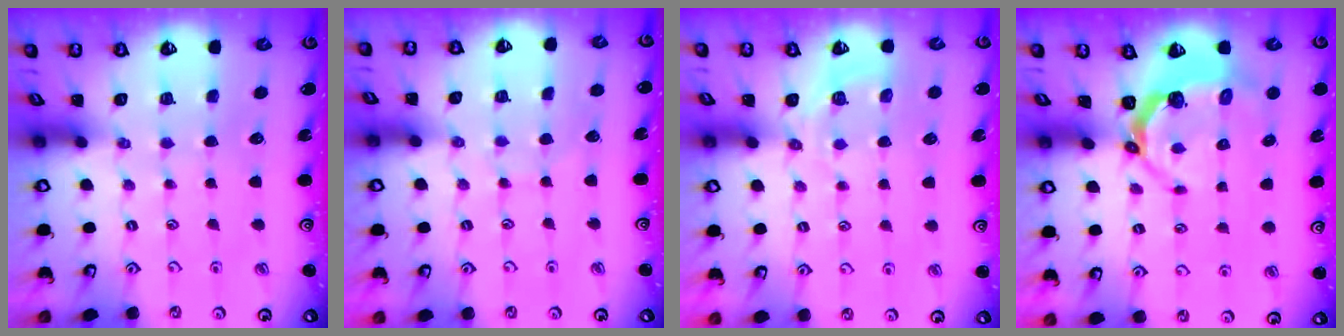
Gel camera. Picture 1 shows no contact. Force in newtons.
{"total": 4.1, "press": 4.1, "slide": 0.4}
{"total": 5.0, "press": 4.6, "slide": 1.9}
{"total": 4.7, "press": 3.6, "slide": 3.0}